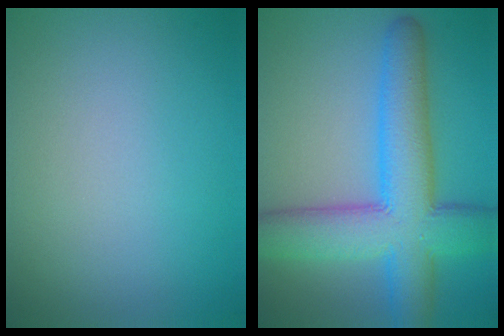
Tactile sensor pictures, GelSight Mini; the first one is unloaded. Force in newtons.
{"total": 9.8, "press": 9.8, "slide": 0.3}